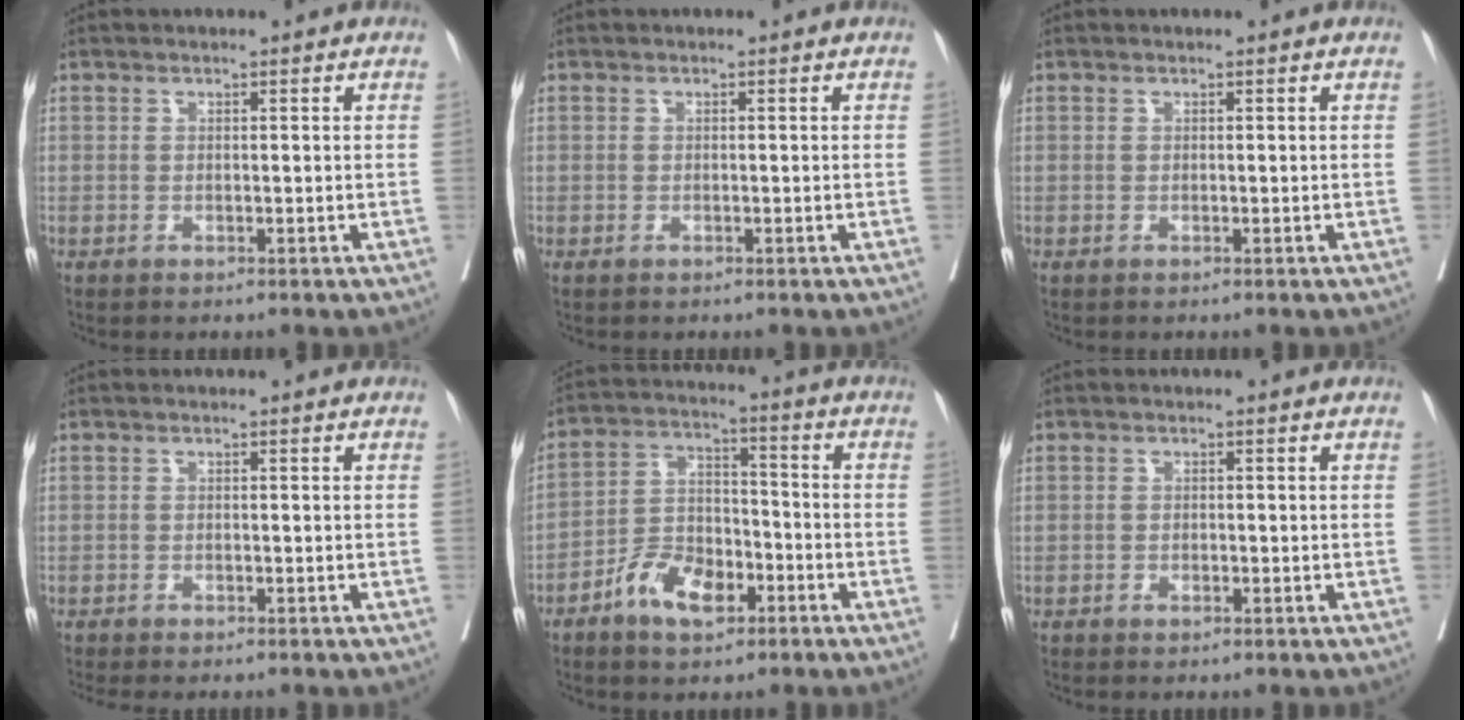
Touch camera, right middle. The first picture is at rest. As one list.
[{"total": 0.0}, {"total": 0.0}, {"total": 4.1, "force": [-3.5, 0.7, 1.9], "torque": [-0.022, -0.007, -0.049]}, {"total": 9.0, "force": [-5.0, 4.5, 6.0], "torque": [-0.116, 0.014, -0.090]}, {"total": 0.8, "force": [-0.5, 0.5, 0.4], "torque": [-0.007, 0.002, -0.008]}]